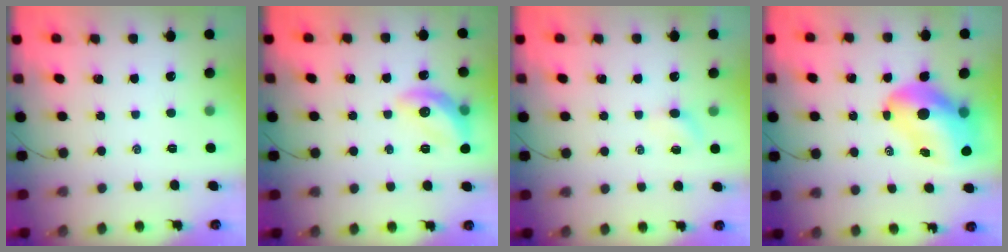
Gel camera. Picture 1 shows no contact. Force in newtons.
{"total": 12.7, "press": 12.7, "slide": 0.9}
{"total": 2.3, "press": 2.2, "slide": 0.7}
{"total": 12.9, "press": 12.2, "slide": 4.0}